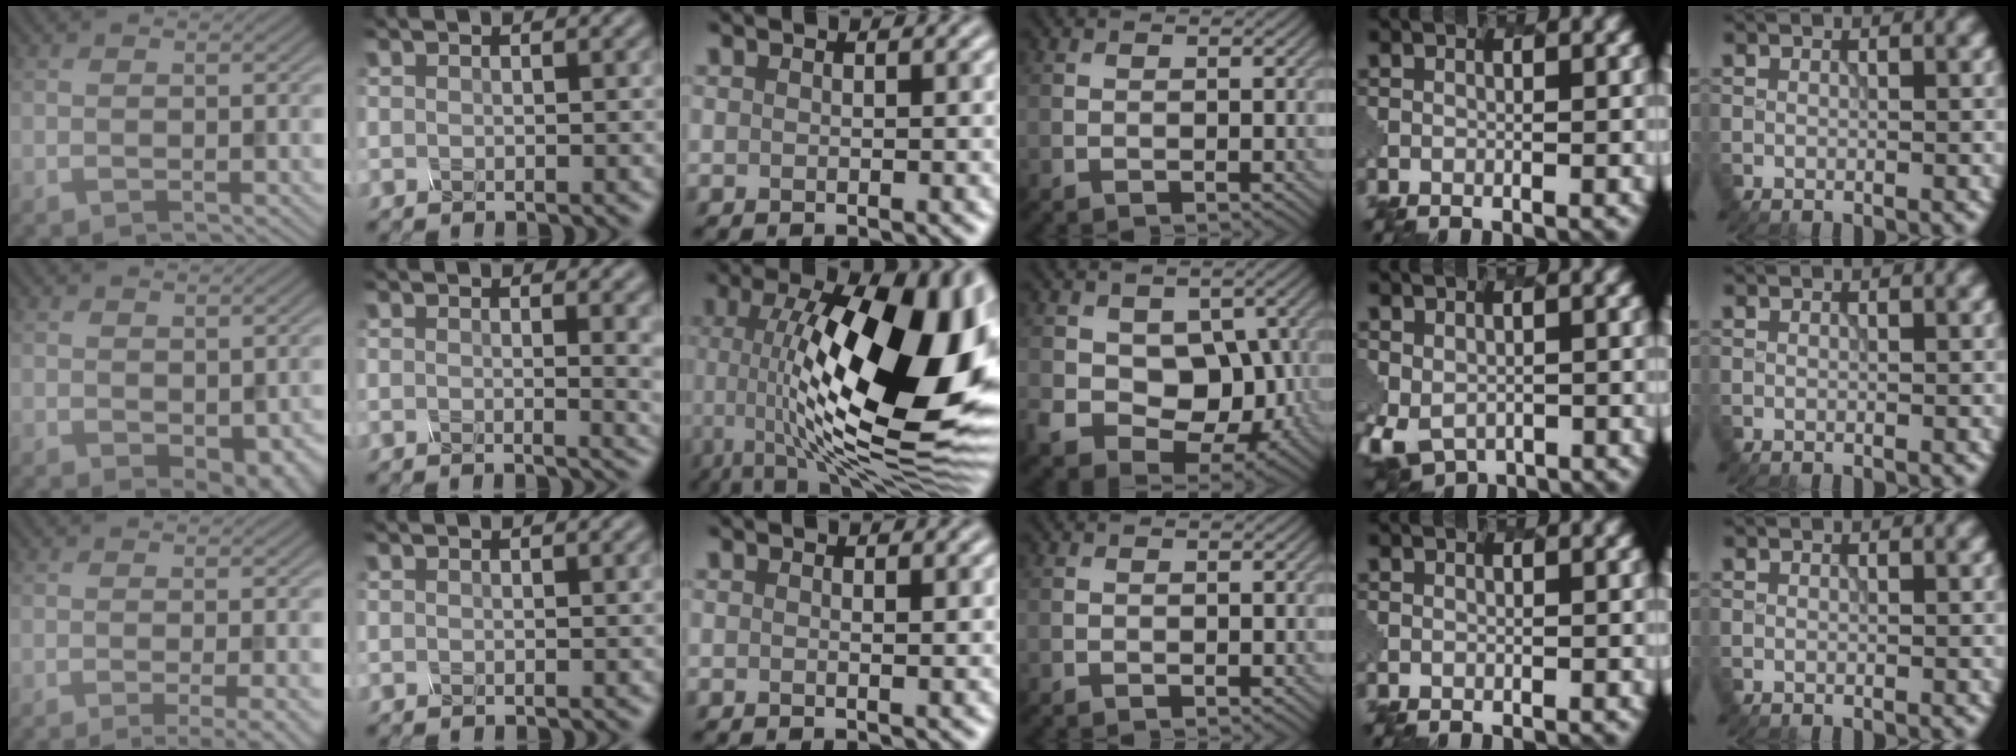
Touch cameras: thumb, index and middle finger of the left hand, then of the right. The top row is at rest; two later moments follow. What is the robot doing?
{"motion": "screw", "object": "spray bottle"}